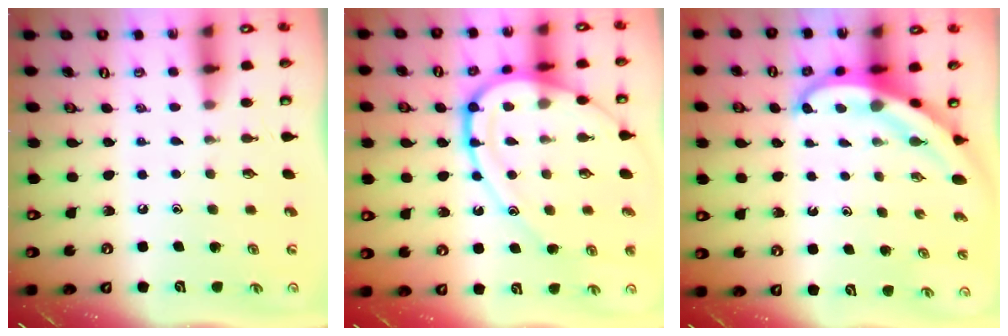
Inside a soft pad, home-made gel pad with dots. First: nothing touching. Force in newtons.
{"total": 16.7, "press": 16.6, "slide": 1.6}
{"total": 5.2, "press": 5.1, "slide": 0.8}